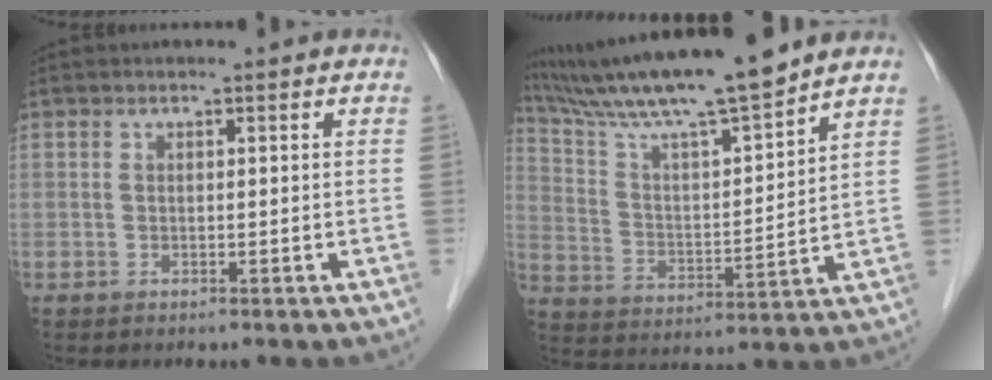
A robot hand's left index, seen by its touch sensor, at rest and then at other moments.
{"total": 16.0, "force": [13.9, -0.7, 8.0], "torque": [-0.146, 0.002, 0.244]}